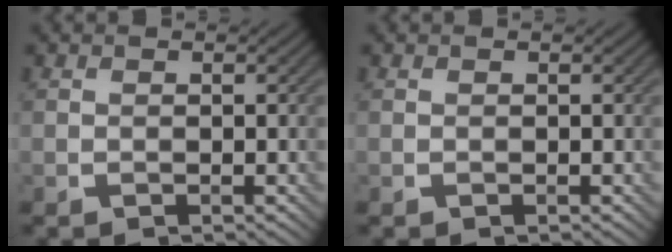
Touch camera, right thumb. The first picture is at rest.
{"total": 0.0}